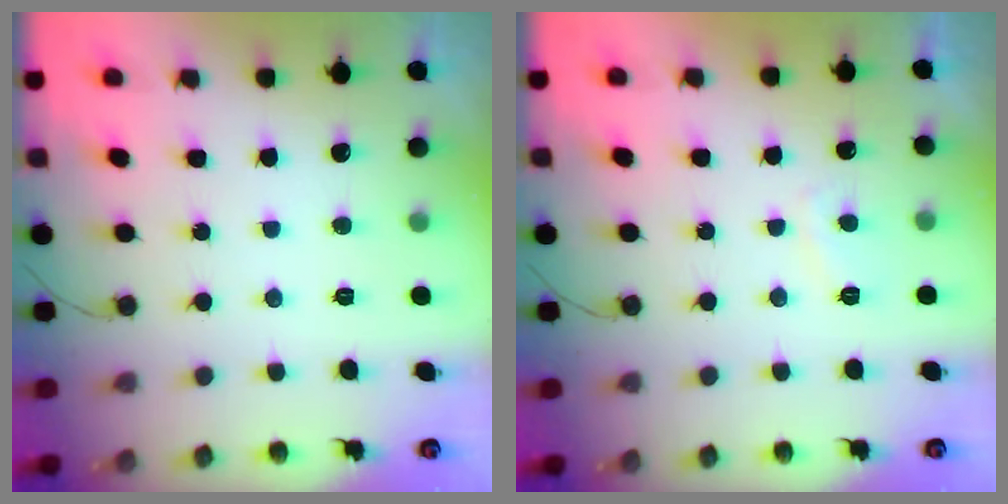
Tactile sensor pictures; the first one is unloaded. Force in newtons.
{"total": 2.7, "press": 2.5, "slide": 0.8}